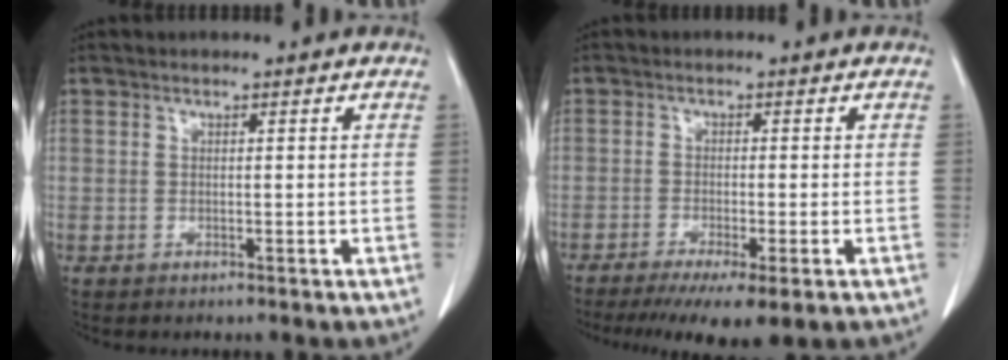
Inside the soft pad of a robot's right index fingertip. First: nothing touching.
{"total": 9.5, "force": [-6.4, 1.3, 6.9], "torque": [-0.097, -0.023, -0.098]}